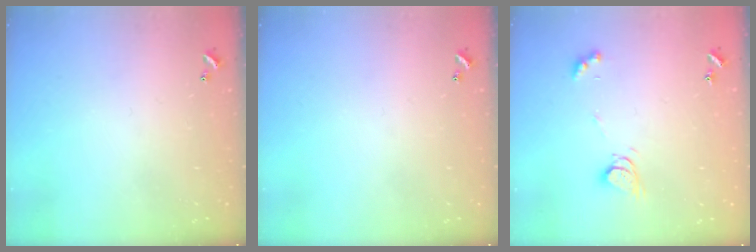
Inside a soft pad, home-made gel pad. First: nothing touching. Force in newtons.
{"total": 0.0}
{"total": 5.2, "press": 5.2, "slide": 0.1}